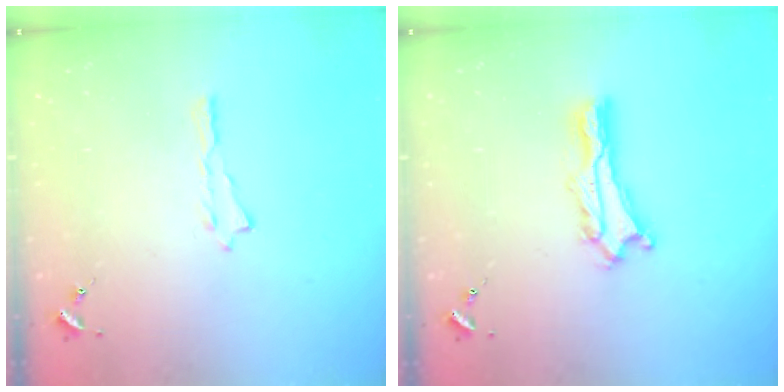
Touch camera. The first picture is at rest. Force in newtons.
{"total": 2.2, "press": 2.2, "slide": 0.3}